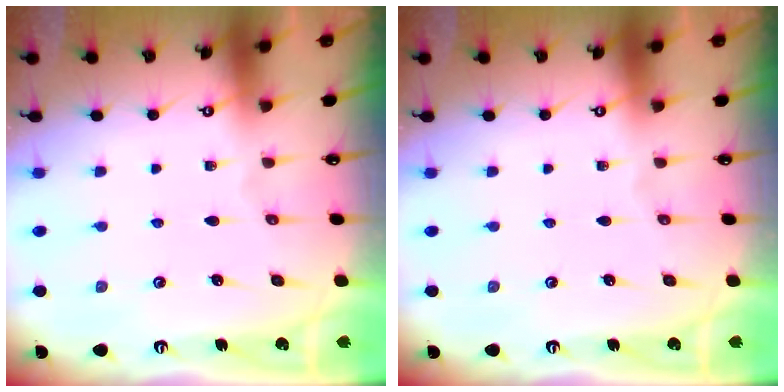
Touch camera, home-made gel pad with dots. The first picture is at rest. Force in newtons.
{"total": 0.0}